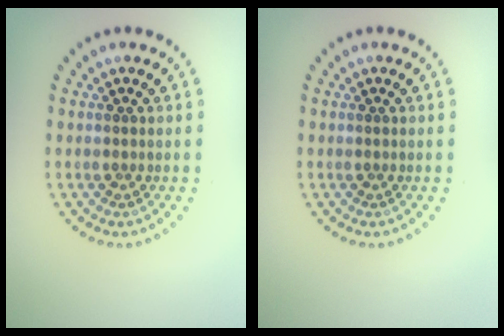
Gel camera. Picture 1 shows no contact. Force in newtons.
{"total": 0.0}